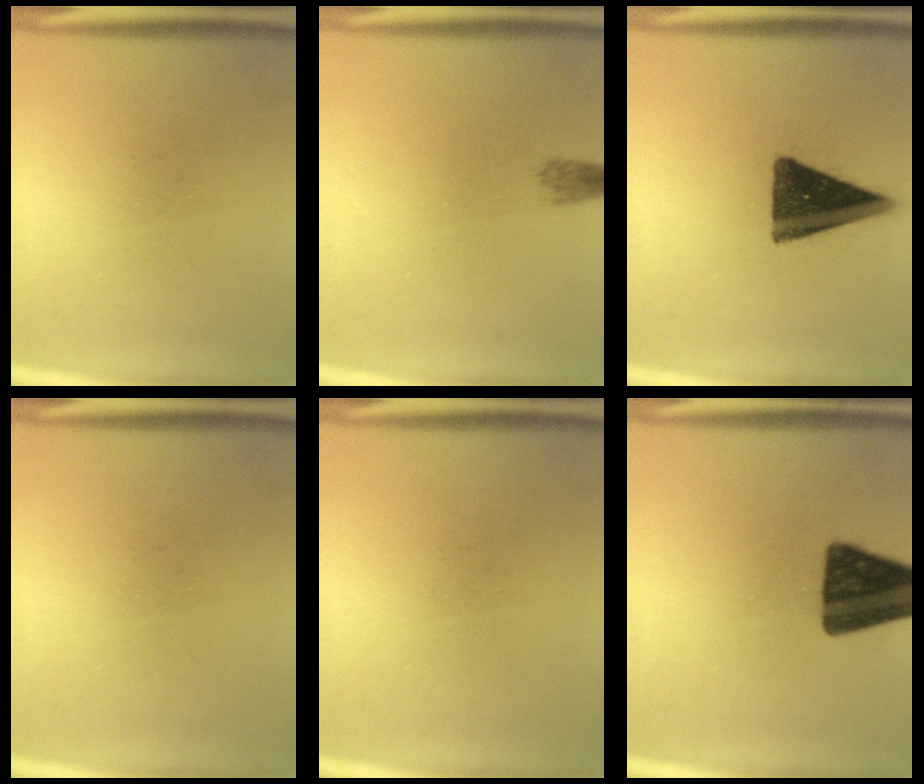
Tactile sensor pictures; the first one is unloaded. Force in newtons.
{"total": 1.7}
{"total": 14.3}
{"total": 0.0}
{"total": 0.0}
{"total": 16.4}